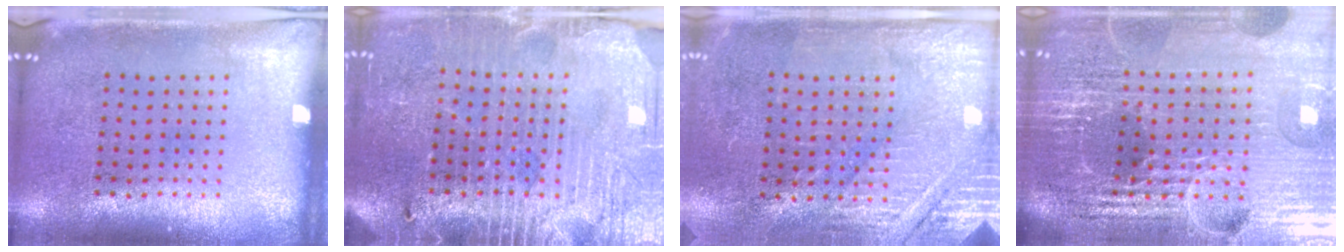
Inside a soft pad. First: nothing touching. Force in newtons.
{"total": 3.8, "press": 3.6, "slide": 1.3}
{"total": 2.8, "press": 2.8, "slide": 0.5}
{"total": 6.7, "press": 5.8, "slide": 3.4}